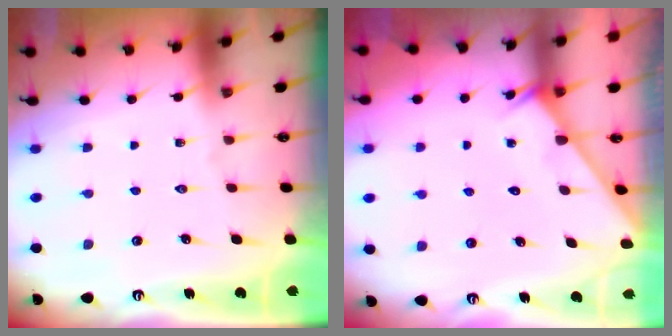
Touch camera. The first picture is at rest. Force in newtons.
{"total": 2.9, "press": 2.9, "slide": 0.1}